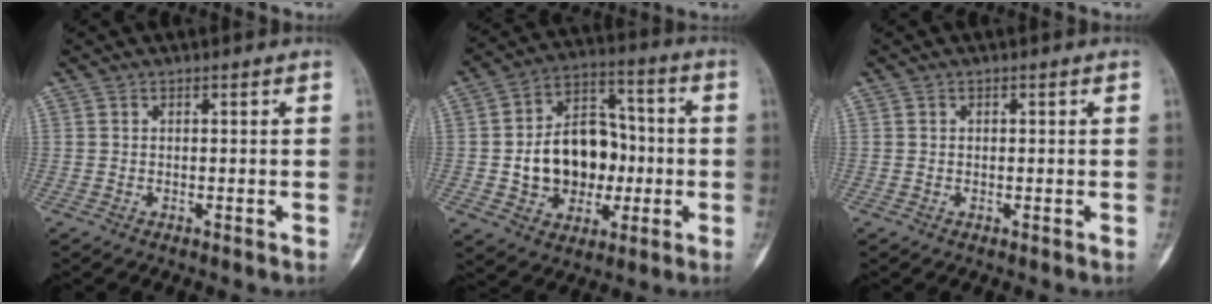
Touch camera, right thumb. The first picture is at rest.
{"total": 16.6, "force": [-1.5, 12.4, 10.9], "torque": [-0.126, 0.037, -0.017]}
{"total": 0.0}